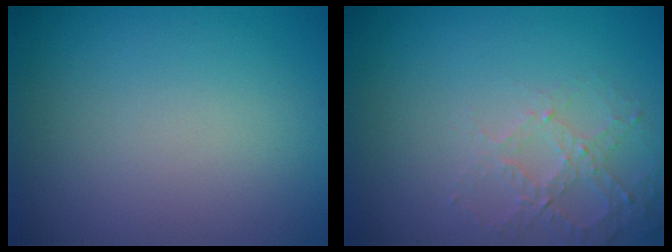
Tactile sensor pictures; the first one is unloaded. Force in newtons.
{"total": 2.6, "press": 2.5, "slide": 0.8}